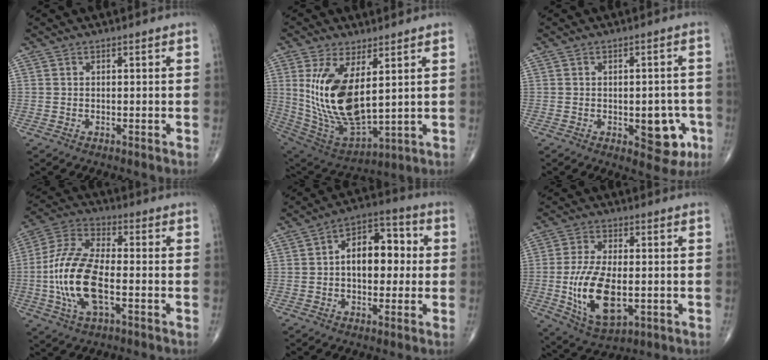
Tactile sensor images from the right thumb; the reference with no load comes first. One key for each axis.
{"total": 17.4, "fx": 3.8, "fy": 7.9, "fz": 15.0, "tx": -0.292, "ty": -0.028, "tz": 0.098}
{"total": 8.0, "fx": -2.5, "fy": 4.1, "fz": 6.4, "tx": -0.048, "ty": 0.011, "tz": -0.023}
{"total": 15.6, "fx": -3.1, "fy": 6.8, "fz": 13.7, "tx": -0.294, "ty": 0.021, "tz": -0.063}
{"total": 11.7, "fx": 0.6, "fy": 7.2, "fz": 9.2, "tx": -0.108, "ty": 0.030, "tz": 0.002}
{"total": 14.2, "fx": -2.3, "fy": 7.0, "fz": 12.1, "tx": -0.232, "ty": -0.010, "tz": -0.031}